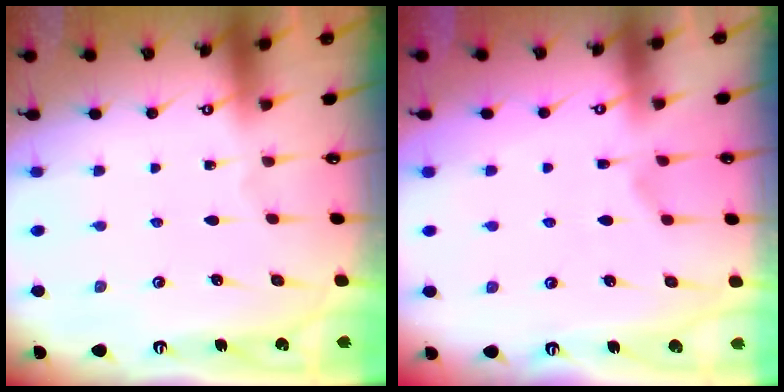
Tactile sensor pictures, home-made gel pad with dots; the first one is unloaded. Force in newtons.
{"total": 2.4, "press": 2.1, "slide": 1.2}